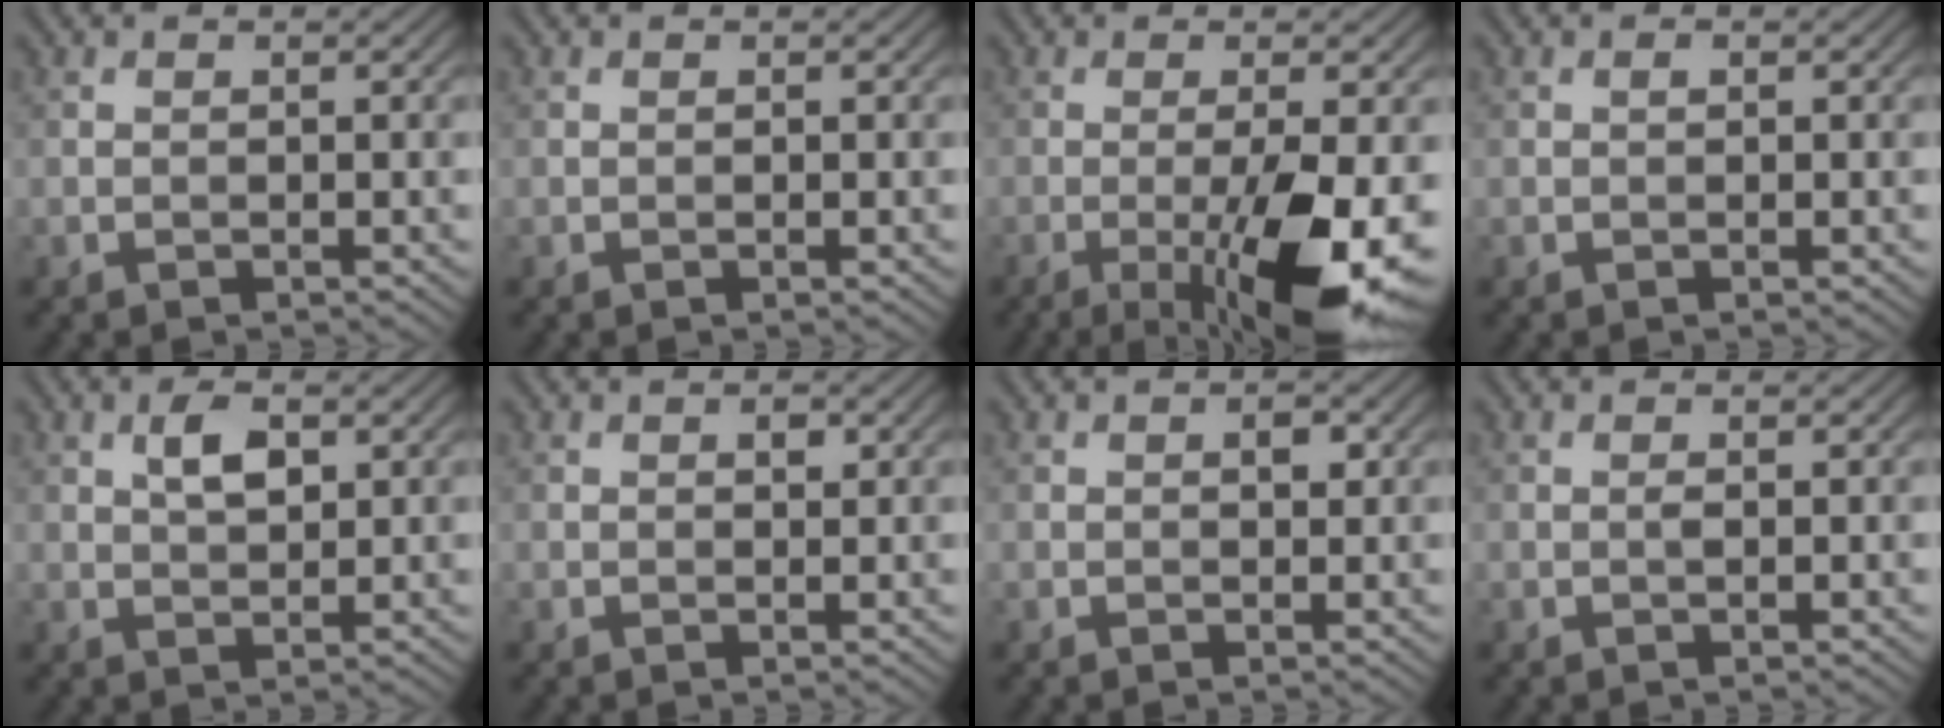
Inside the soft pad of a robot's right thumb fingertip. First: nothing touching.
{"total": 0.0}
{"total": 11.5, "force": [-4.0, 2.3, 10.5], "torque": [-0.168, -0.008, -0.055]}
{"total": 0.6, "force": [0.1, 0.2, 0.5], "torque": [-0.009, 0.000, 0.001]}
{"total": 3.4, "force": [1.1, 1.6, 2.8], "torque": [-0.055, 0.004, 0.020]}
{"total": 0.9, "force": [0.3, 0.5, 0.6], "torque": [-0.005, -0.003, 0.004]}
{"total": 1.2, "force": [0.2, 0.7, 0.9], "torque": [-0.010, -0.001, 0.001]}
{"total": 0.6, "force": [-0.1, 0.1, 0.5], "torque": [-0.013, 0.001, -0.002]}